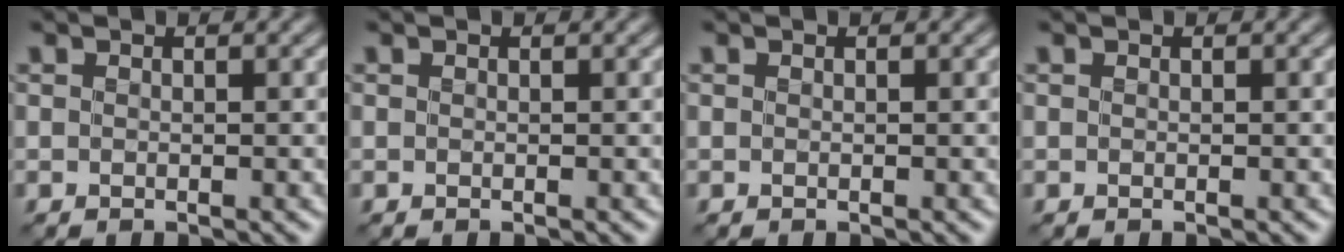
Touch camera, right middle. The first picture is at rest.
{"total": 0.0}
{"total": 0.0}
{"total": 0.0}